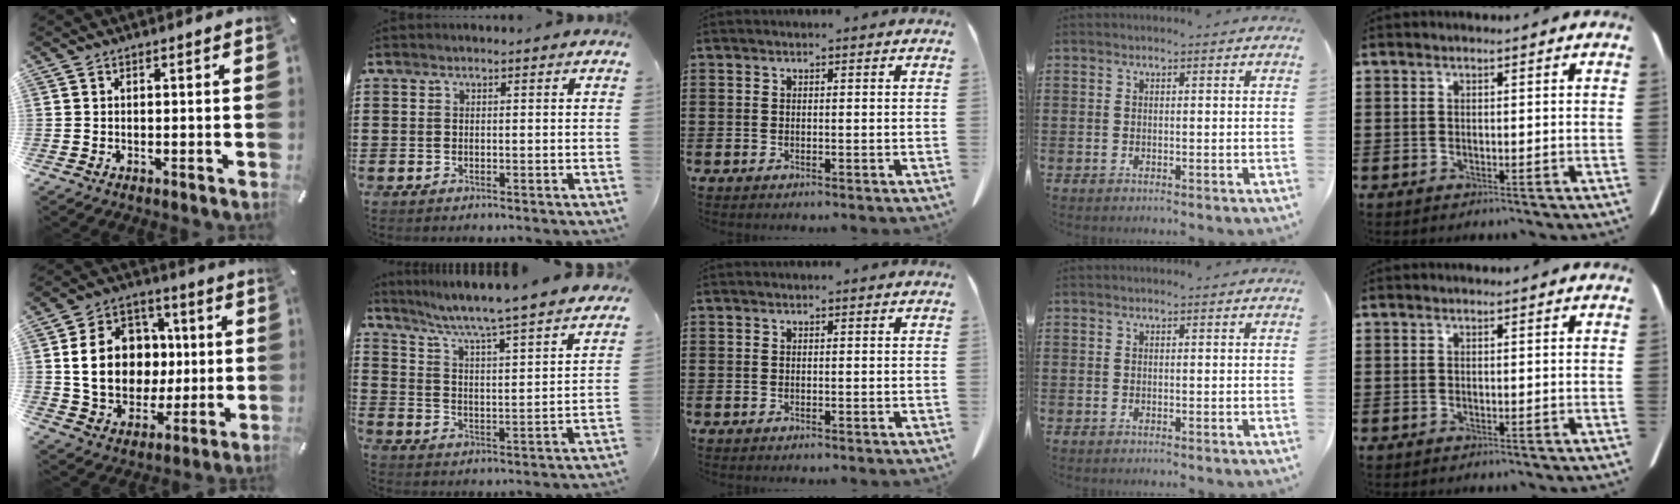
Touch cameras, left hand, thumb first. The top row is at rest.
{"thumb": {"total": 16.6, "force": [1.2, 14.1, 8.7], "torque": [-0.158, 0.010, 0.032]}, "index": {"total": 5.0, "force": [4.5, -1.0, 2.1], "torque": [-0.062, -0.050, 0.064]}}